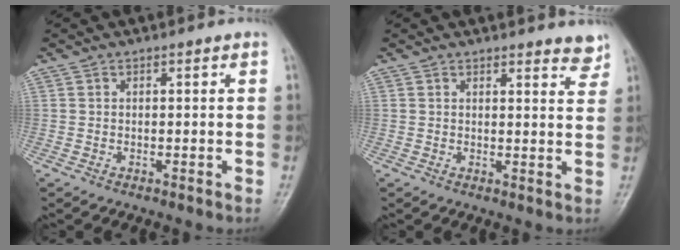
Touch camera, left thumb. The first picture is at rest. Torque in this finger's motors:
{"motor_torque": [0.05, -0.04, -0.33, -0.14, 0.02]}